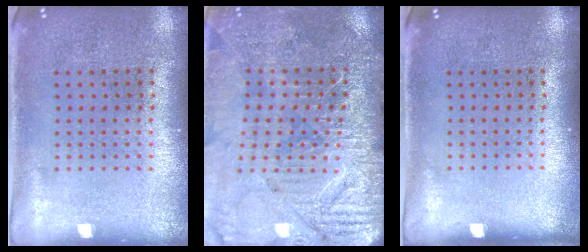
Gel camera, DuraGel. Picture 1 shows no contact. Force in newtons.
{"total": 3.6, "press": 3.6, "slide": 0.3}
{"total": 0.0}